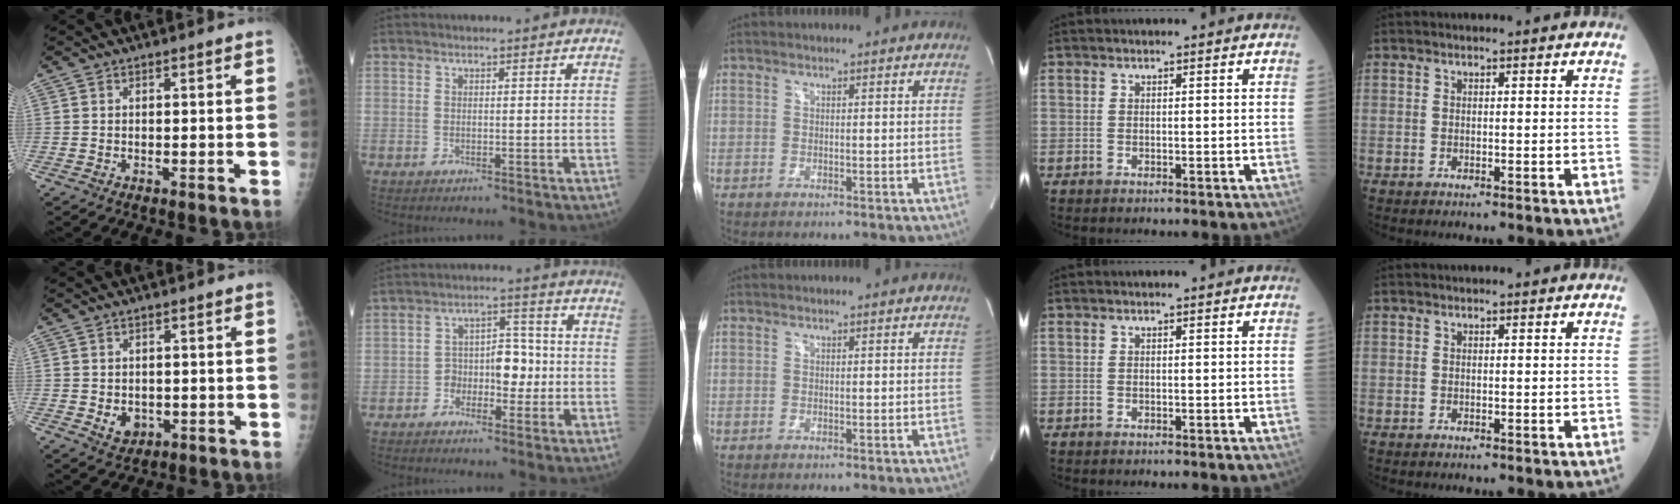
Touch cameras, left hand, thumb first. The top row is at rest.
{"thumb": {"total": 3.5, "force": [-0.5, 2.9, 1.9], "torque": [-0.016, -0.001, 0.003]}, "index": {"total": 6.0, "force": [-1.6, 3.5, 4.7], "torque": [-0.070, 0.018, -0.031]}}